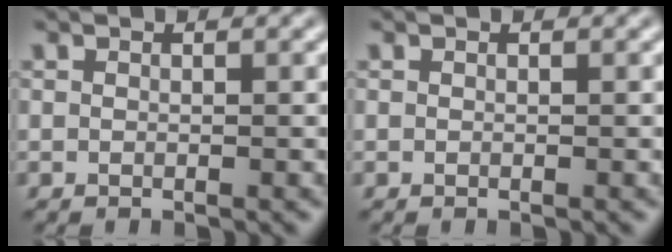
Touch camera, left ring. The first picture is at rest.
{"total": 0.0}